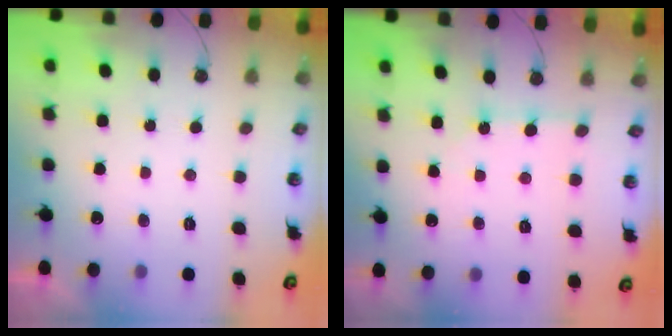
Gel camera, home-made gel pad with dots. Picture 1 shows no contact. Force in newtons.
{"total": 2.8, "press": 2.8, "slide": 0.2}